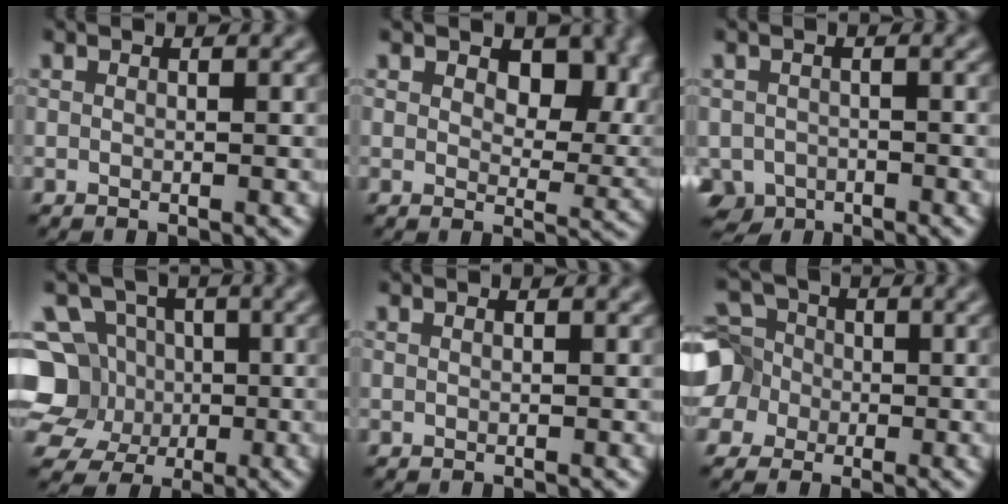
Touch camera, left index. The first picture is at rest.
{"total": 8.8, "force": [3.5, 5.3, 6.1], "torque": [-0.082, -0.010, 0.059]}
{"total": 3.1, "force": [-1.8, 2.3, 1.0], "torque": [-0.015, -0.010, -0.036]}
{"total": 9.0, "force": [-0.8, 8.3, 3.2], "torque": [-0.077, 0.023, -0.051]}
{"total": 0.0}
{"total": 7.6, "force": [-1.1, 6.9, 3.0], "torque": [-0.072, 0.020, -0.059]}